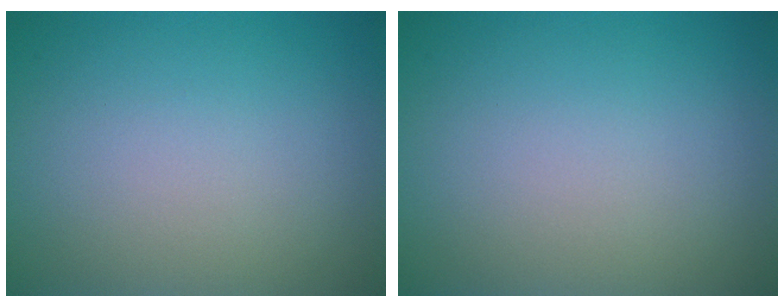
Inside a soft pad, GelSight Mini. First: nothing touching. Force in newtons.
{"total": 0.0}